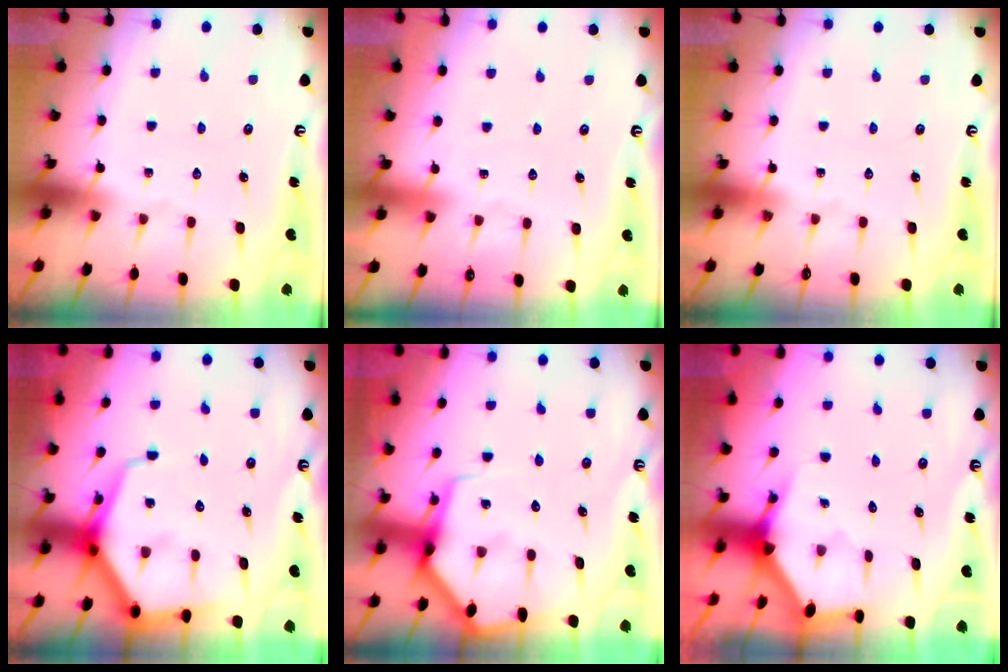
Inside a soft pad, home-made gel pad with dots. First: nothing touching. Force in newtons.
{"total": 1.1, "press": 1.1, "slide": 0.2}
{"total": 0.0}
{"total": 9.5, "press": 9.5, "slide": 1.0}
{"total": 8.1, "press": 8.0, "slide": 0.7}
{"total": 3.4, "press": 3.4, "slide": 0.1}